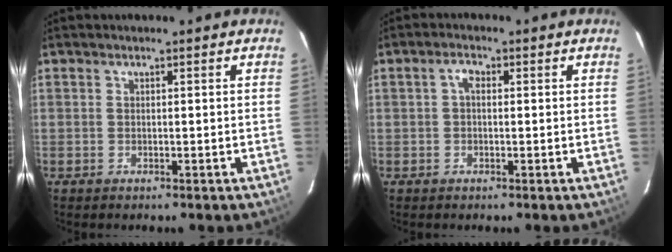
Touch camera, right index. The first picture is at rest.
{"total": 1.9, "force": [0.2, 1.2, 1.5], "torque": [-0.030, 0.009, 0.002]}